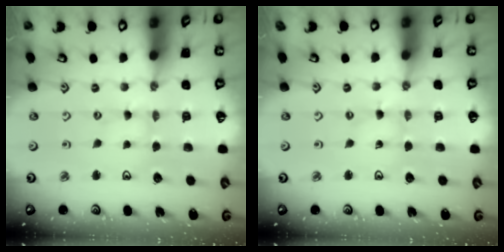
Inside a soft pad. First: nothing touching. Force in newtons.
{"total": 0.0}